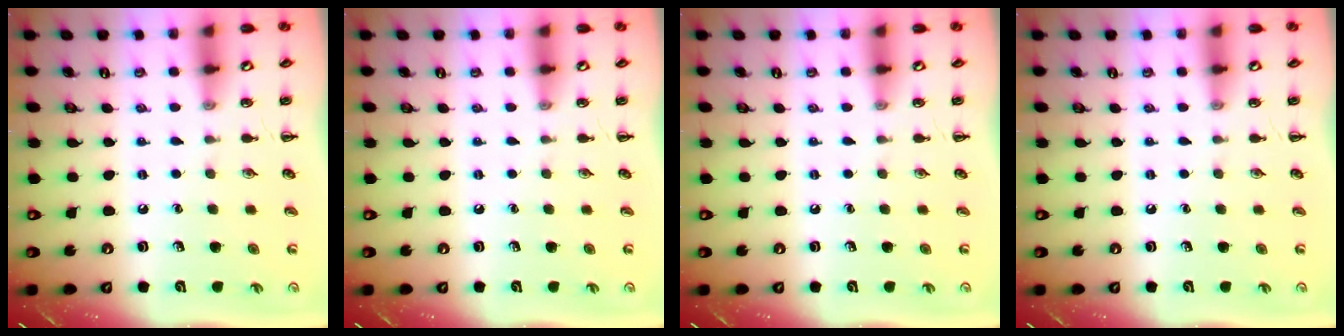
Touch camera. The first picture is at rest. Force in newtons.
{"total": 0.0}
{"total": 0.0}
{"total": 0.0}